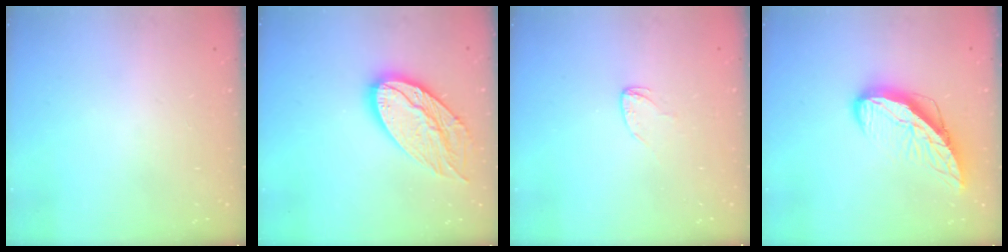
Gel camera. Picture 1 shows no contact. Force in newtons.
{"total": 17.6, "press": 17.6, "slide": 1.4}
{"total": 3.3, "press": 3.3, "slide": 0.3}
{"total": 10.8, "press": 10.8, "slide": 1.0}